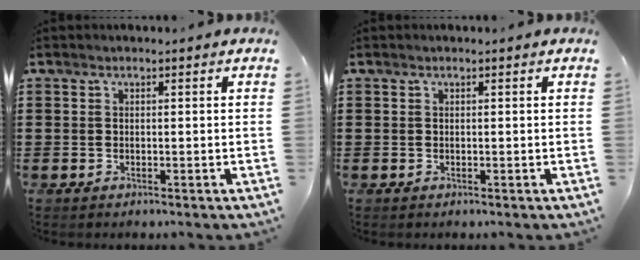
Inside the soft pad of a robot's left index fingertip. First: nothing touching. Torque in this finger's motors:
{"motor_torque": [0.07, 0.00, 0.01, 0.00]}